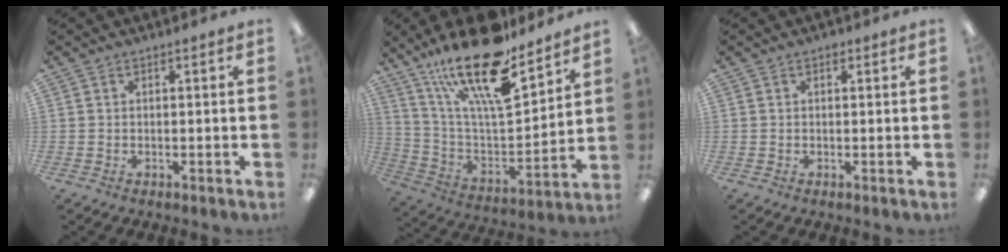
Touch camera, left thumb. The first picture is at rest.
{"total": 23.7, "force": [16.9, 7.1, 14.9], "torque": [-0.258, -0.107, 0.287]}
{"total": 0.9, "force": [0.6, 0.5, 0.4], "torque": [-0.001, -0.001, 0.008]}